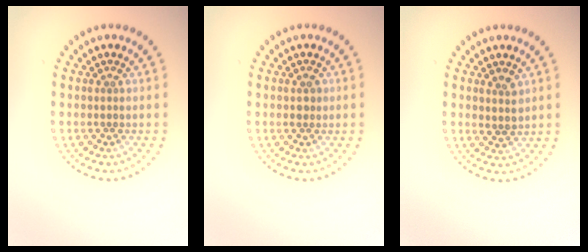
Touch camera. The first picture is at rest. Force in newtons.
{"total": 0.9, "press": 0.9, "slide": 0.2}
{"total": 1.5, "press": 1.3, "slide": 0.8}